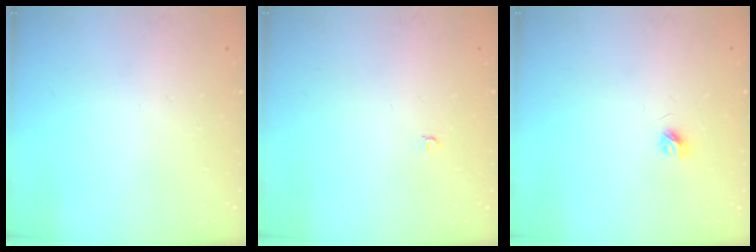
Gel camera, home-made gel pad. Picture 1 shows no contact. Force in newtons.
{"total": 3.2, "press": 3.2, "slide": 0.2}
{"total": 3.6, "press": 3.6, "slide": 0.4}